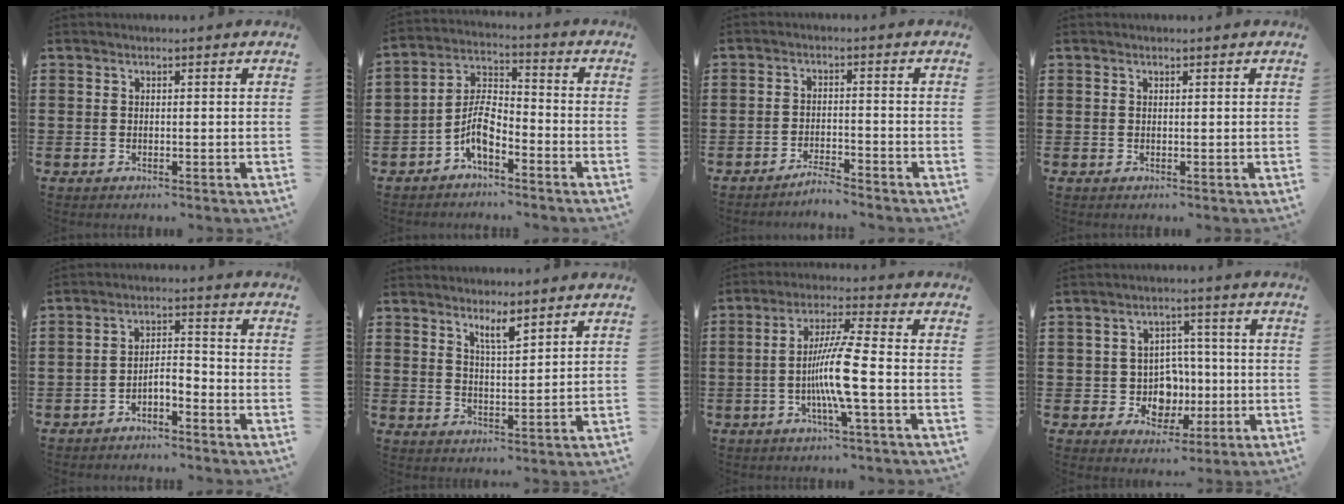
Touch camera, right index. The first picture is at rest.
{"total": 6.2, "force": [-3.7, 2.8, 4.2], "torque": [-0.102, 0.002, -0.077]}
{"total": 2.8, "force": [-2.8, 0.0, 0.4], "torque": [-0.011, 0.002, -0.056]}
{"total": 0.0}
{"total": 2.9, "force": [-2.7, 0.5, 1.0], "torque": [-0.023, 0.005, -0.057]}
{"total": 3.7, "force": [3.1, 0.6, 2.1], "torque": [-0.038, -0.003, 0.053]}
{"total": 8.8, "force": [-2.2, -0.3, 8.5], "torque": [-0.168, -0.017, -0.048]}
{"total": 6.4, "force": [-0.7, 5.7, 2.8], "torque": [-0.047, -0.003, -0.008]}